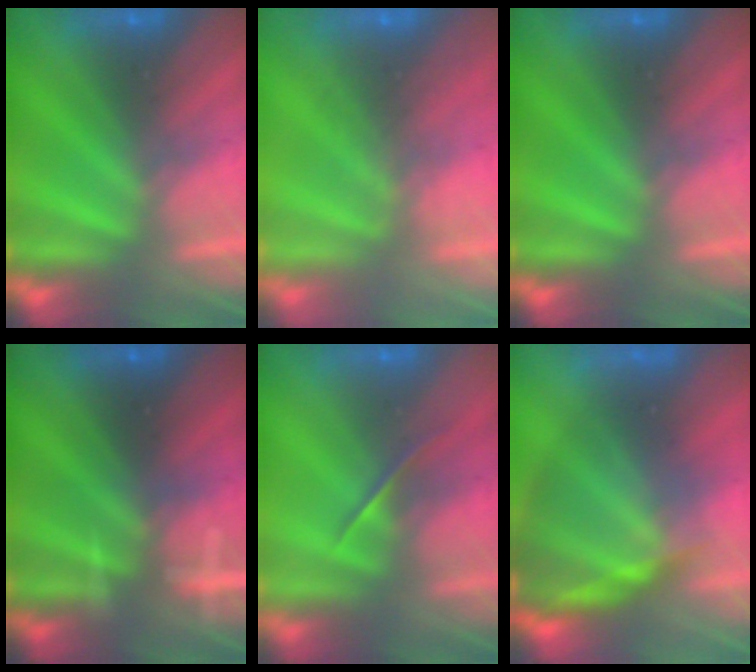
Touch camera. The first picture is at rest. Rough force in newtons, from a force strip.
{"total": 7.8}
{"total": 0.0}
{"total": 3.2}
{"total": 1.4}
{"total": 7.7}